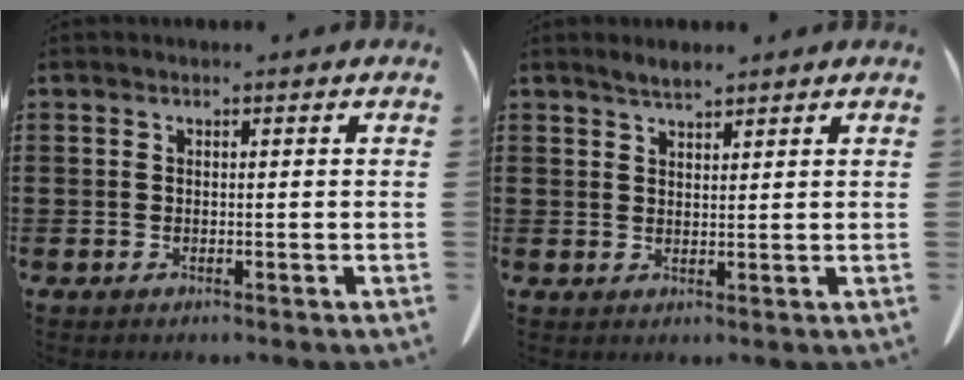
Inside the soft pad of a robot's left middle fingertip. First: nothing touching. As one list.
[{"total": 1.9, "force": [1.8, 0.2, 0.7], "torque": [-0.016, 0.000, 0.034]}]